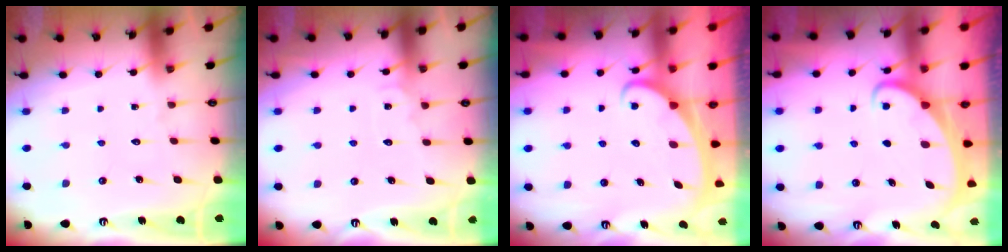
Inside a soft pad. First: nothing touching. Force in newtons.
{"total": 5.2, "press": 5.2, "slide": 0.4}
{"total": 2.7, "press": 2.7, "slide": 0.3}
{"total": 2.2, "press": 2.2, "slide": 0.3}